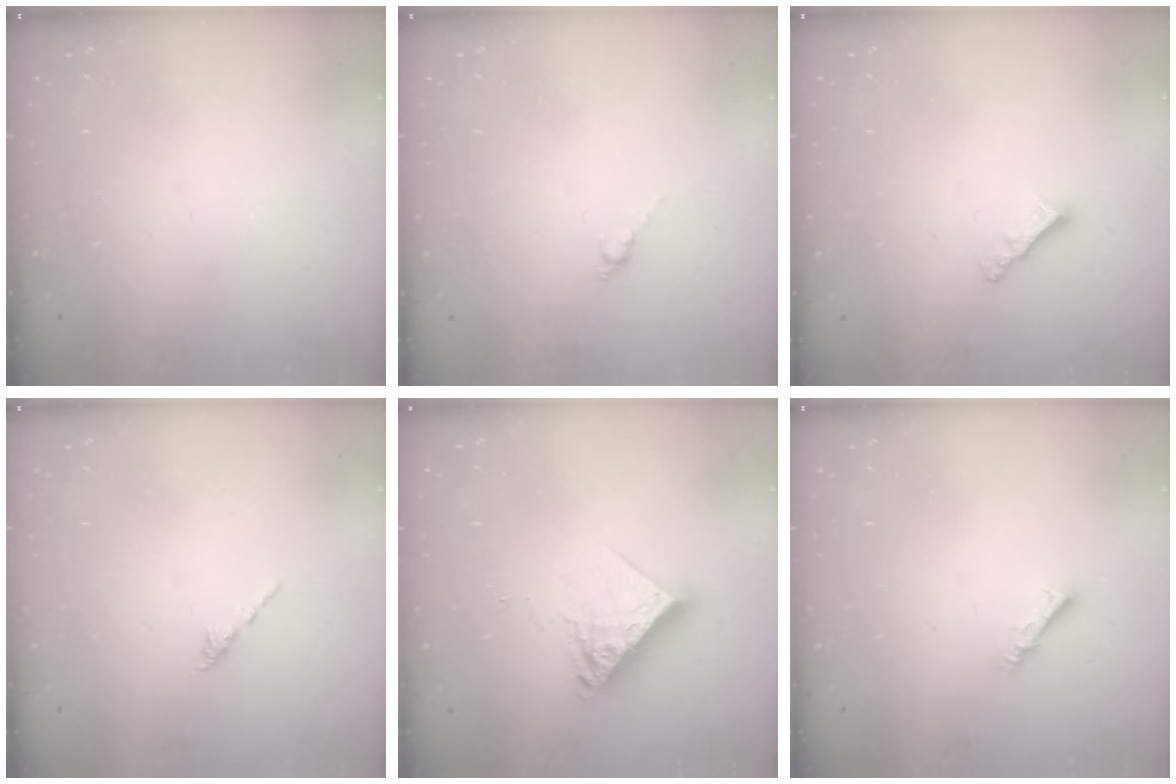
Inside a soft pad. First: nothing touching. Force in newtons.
{"total": 0.0}
{"total": 2.9, "press": 2.9, "slide": 0.3}
{"total": 1.6, "press": 1.5, "slide": 0.6}
{"total": 12.0, "press": 11.9, "slide": 0.2}
{"total": 3.0, "press": 2.9, "slide": 0.6}